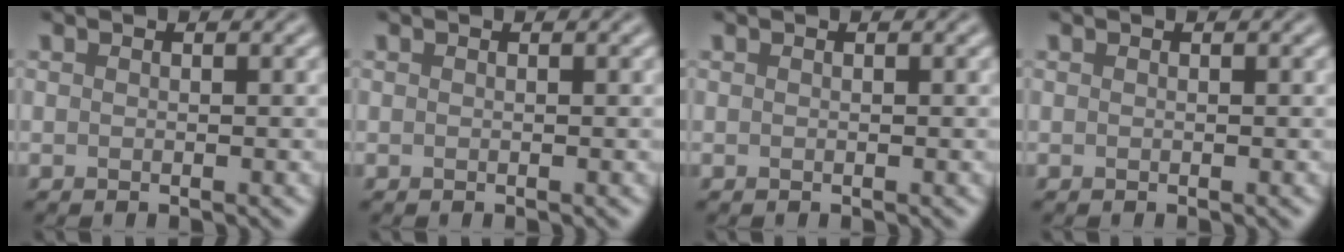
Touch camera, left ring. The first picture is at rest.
{"total": 0.0}
{"total": 0.0}
{"total": 0.0}